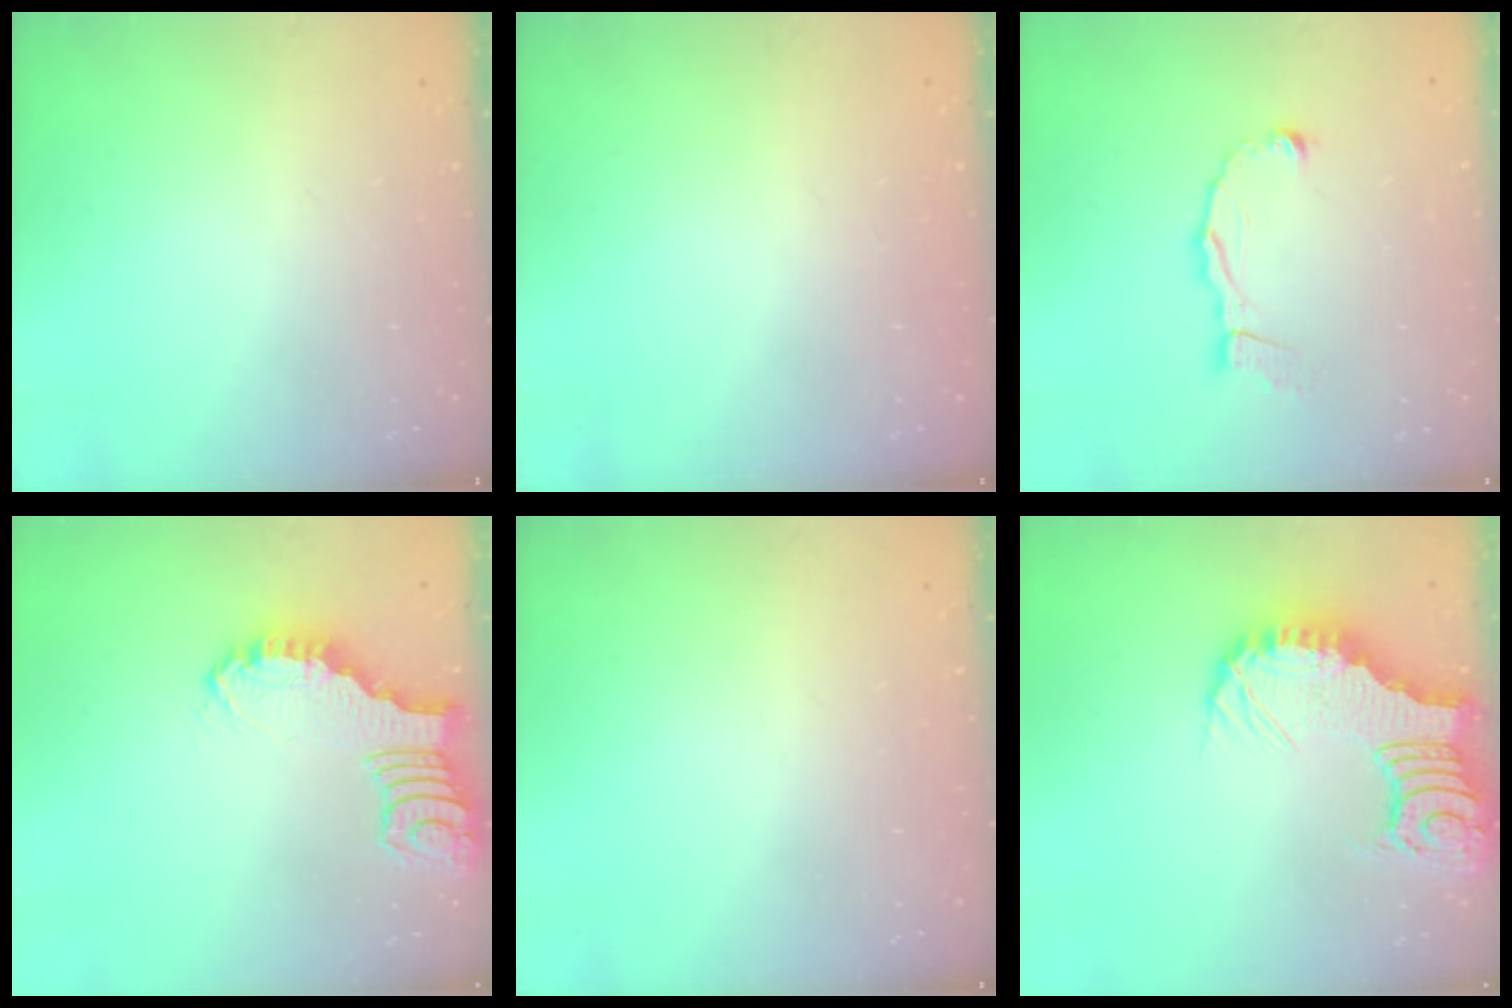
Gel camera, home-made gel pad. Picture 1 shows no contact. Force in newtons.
{"total": 1.6, "press": 1.5, "slide": 0.2}
{"total": 7.1, "press": 7.1, "slide": 0.7}
{"total": 2.4, "press": 2.4, "slide": 0.2}
{"total": 0.0}
{"total": 9.0, "press": 8.9, "slide": 0.9}